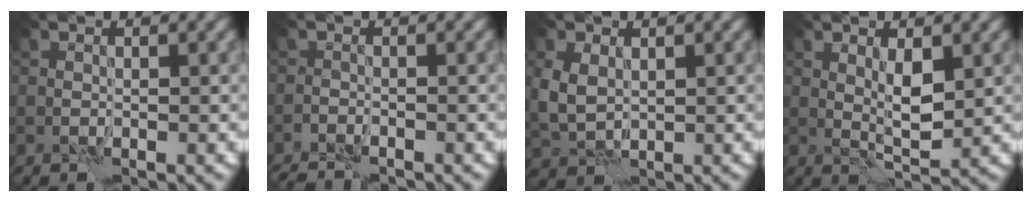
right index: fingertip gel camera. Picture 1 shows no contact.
{"total": 2.9, "force": [-2.8, 0.4, 0.9], "torque": [-0.023, -0.006, -0.047]}
{"total": 3.3, "force": [0.9, 2.4, 2.0], "torque": [-0.058, -0.003, 0.022]}
{"total": 2.5, "force": [1.1, 0.6, 2.2], "torque": [-0.042, -0.007, 0.021]}